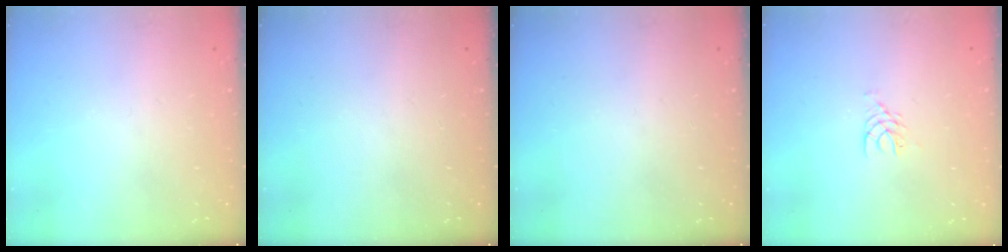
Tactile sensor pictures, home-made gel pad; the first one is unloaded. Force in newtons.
{"total": 0.0}
{"total": 0.0}
{"total": 4.7, "press": 4.7, "slide": 0.5}